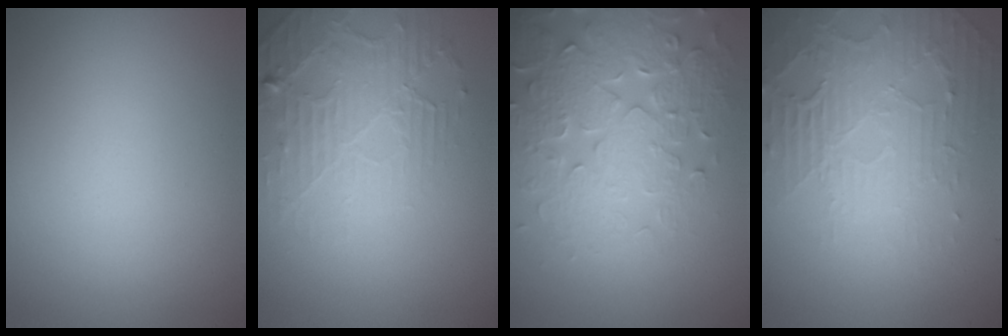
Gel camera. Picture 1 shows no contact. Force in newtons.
{"total": 2.6, "press": 2.0, "slide": 1.7}
{"total": 6.5, "press": 5.5, "slide": 3.5}
{"total": 5.7, "press": 3.4, "slide": 4.6}